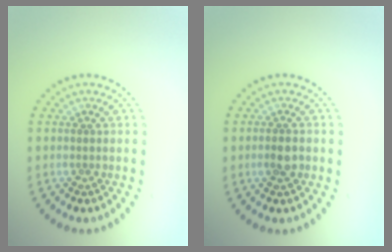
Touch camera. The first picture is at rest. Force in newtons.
{"total": 1.7, "press": 1.6, "slide": 0.5}